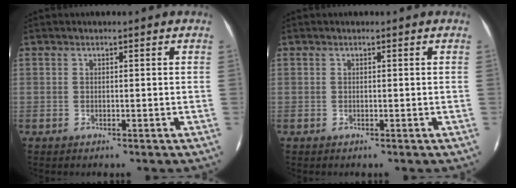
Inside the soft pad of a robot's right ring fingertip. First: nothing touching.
{"total": 0.0}